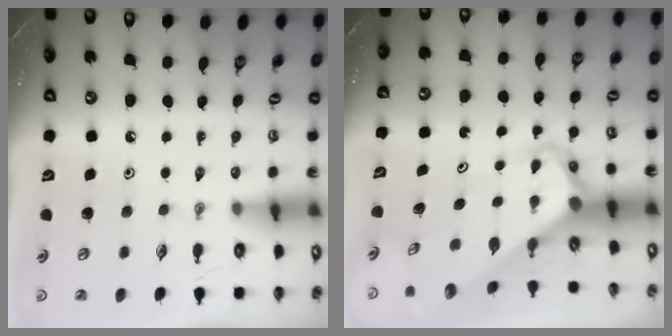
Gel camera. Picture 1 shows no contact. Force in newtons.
{"total": 6.1, "press": 6.1, "slide": 0.3}